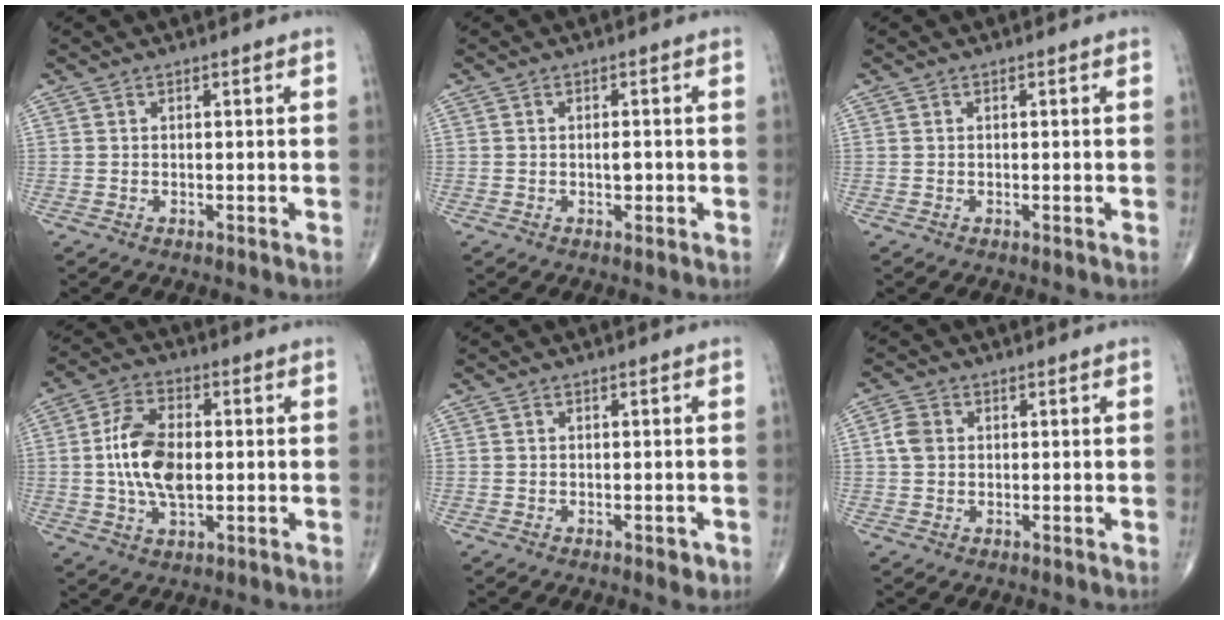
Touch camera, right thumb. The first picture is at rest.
{"total": 1.7, "force": [-0.3, 0.9, 1.4], "torque": [-0.017, 0.002, -0.005]}
{"total": 0.0}
{"total": 11.5, "force": [0.0, 6.3, 9.6], "torque": [-0.183, 0.007, 0.000]}
{"total": 1.7, "force": [-0.8, 0.8, 1.3], "torque": [-0.011, 0.000, -0.009]}
{"total": 3.4, "force": [0.4, 2.8, 2.0], "torque": [-0.038, 0.007, 0.004]}